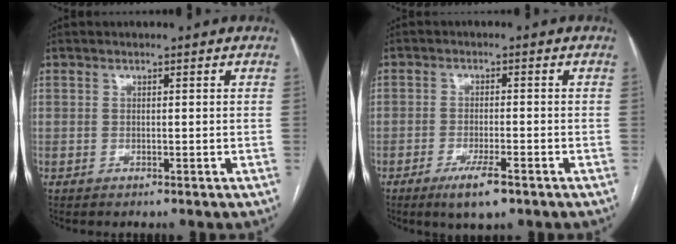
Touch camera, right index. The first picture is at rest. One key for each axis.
{"total": 5.0, "fx": -3.1, "fy": 1.0, "fz": 3.9, "tx": -0.075, "ty": -0.007, "tz": -0.048}